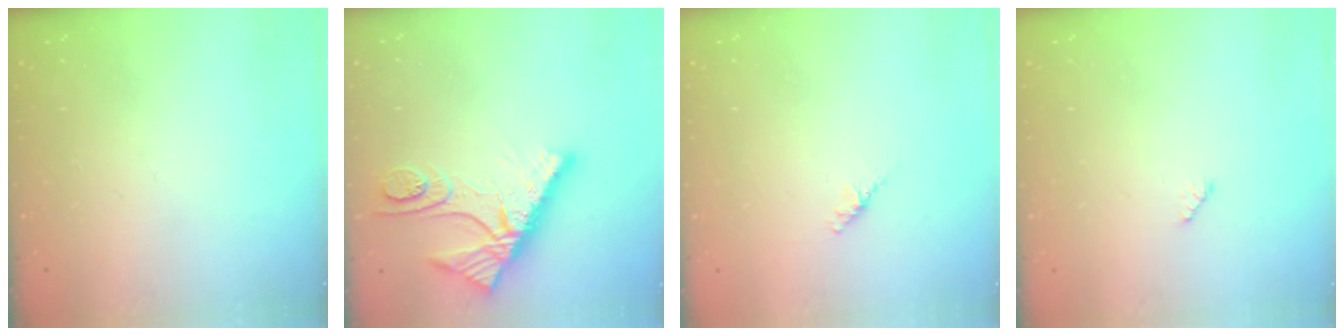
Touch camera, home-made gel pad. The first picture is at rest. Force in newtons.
{"total": 10.7, "press": 10.6, "slide": 1.1}
{"total": 1.8, "press": 1.7, "slide": 0.6}
{"total": 2.9, "press": 2.9, "slide": 0.4}